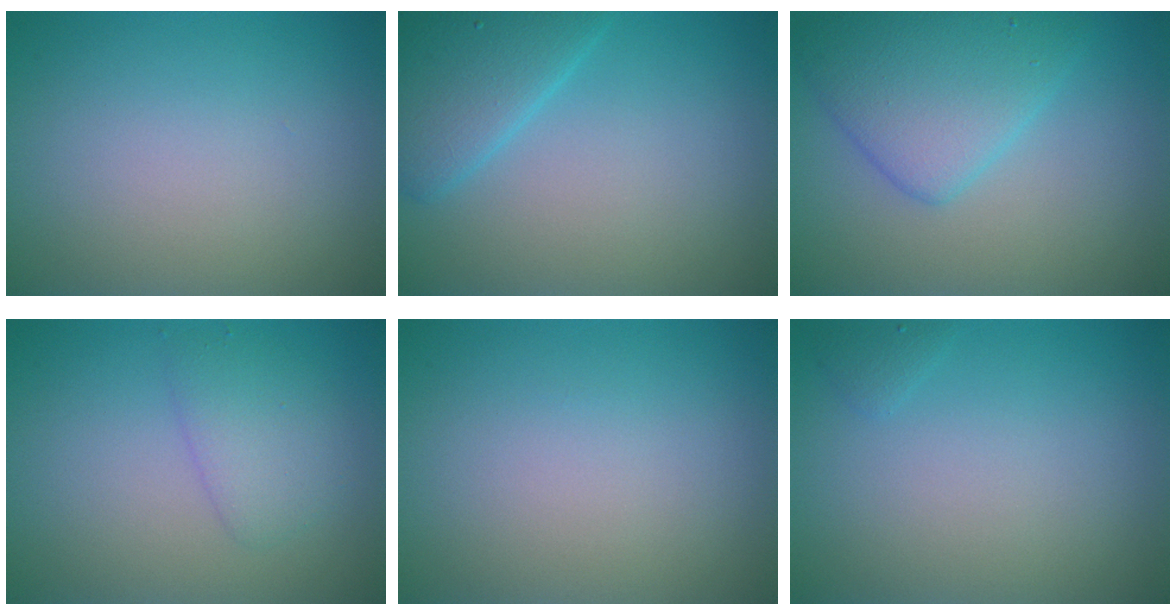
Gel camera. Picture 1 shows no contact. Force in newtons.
{"total": 4.2, "press": 4.2, "slide": 0.2}
{"total": 5.2, "press": 5.2, "slide": 0.1}
{"total": 2.4, "press": 2.4, "slide": 0.1}
{"total": 0.0}
{"total": 0.6, "press": 0.6, "slide": 0.1}